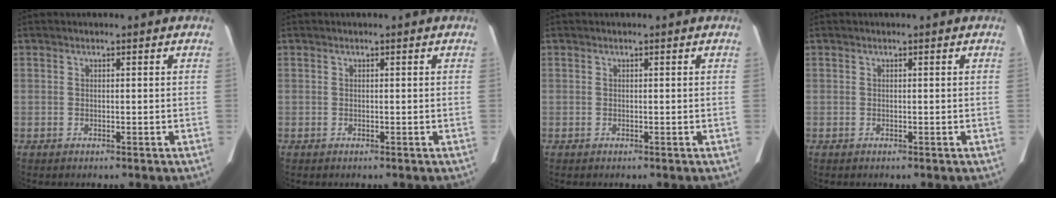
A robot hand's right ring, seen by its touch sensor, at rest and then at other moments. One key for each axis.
{"total": 0.0}
{"total": 0.0}
{"total": 0.0}